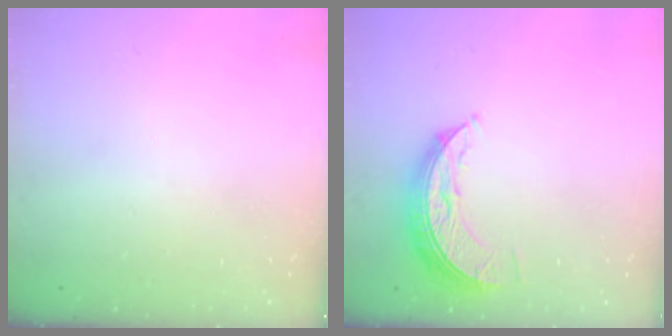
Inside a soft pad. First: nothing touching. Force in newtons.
{"total": 8.4, "press": 8.4, "slide": 0.2}